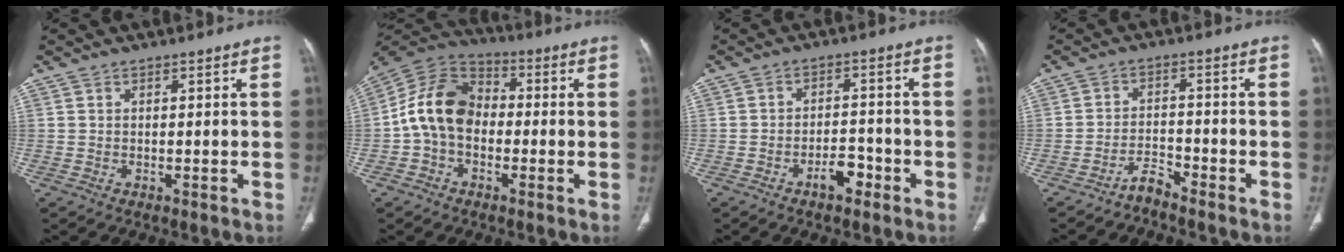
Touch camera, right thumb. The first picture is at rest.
{"total": 12.6, "force": [-1.4, 9.2, 8.4], "torque": [-0.146, 0.037, -0.040]}
{"total": 4.6, "force": [-2.7, 2.4, 2.8], "torque": [-0.031, 0.026, -0.044]}
{"total": 3.0, "force": [-2.9, 0.4, 0.6], "torque": [-0.010, 0.019, -0.054]}